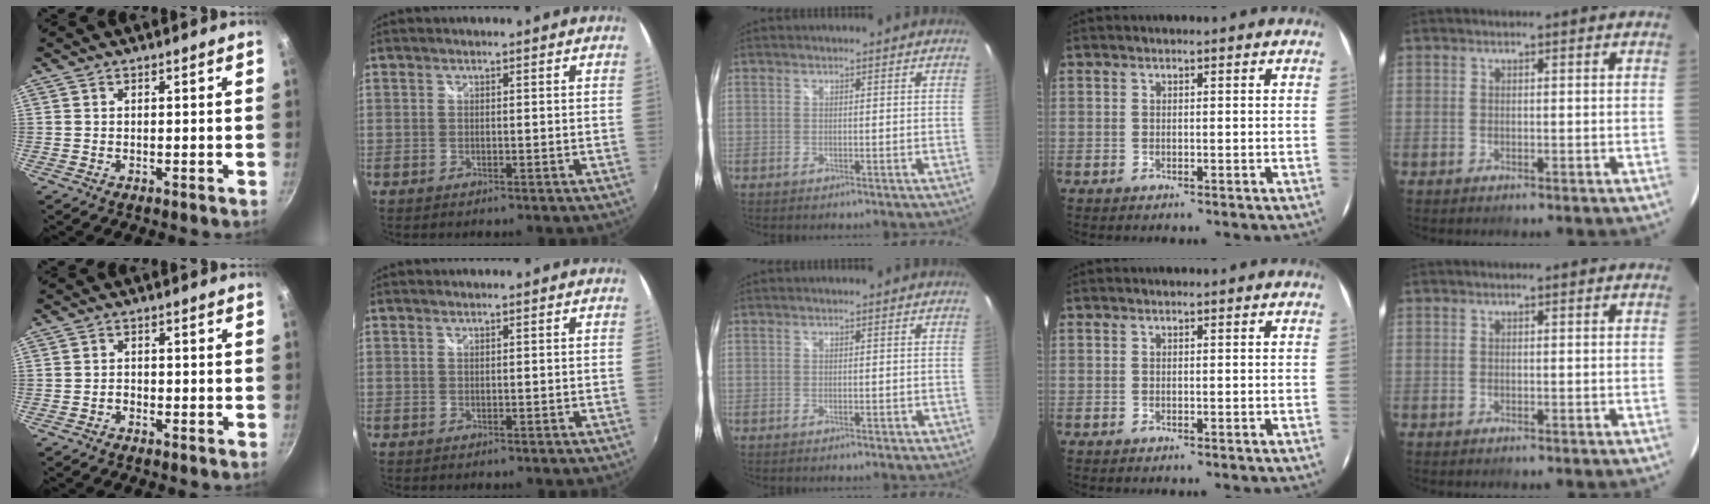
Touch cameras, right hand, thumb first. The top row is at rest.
{"thumb": {"total": 1.0, "force": [-0.8, 0.6, 0.4], "torque": [-0.006, 0.008, -0.015]}, "middle": {"total": 1.0, "force": [-0.4, 0.6, 0.6], "torque": [-0.006, 0.000, -0.006]}}